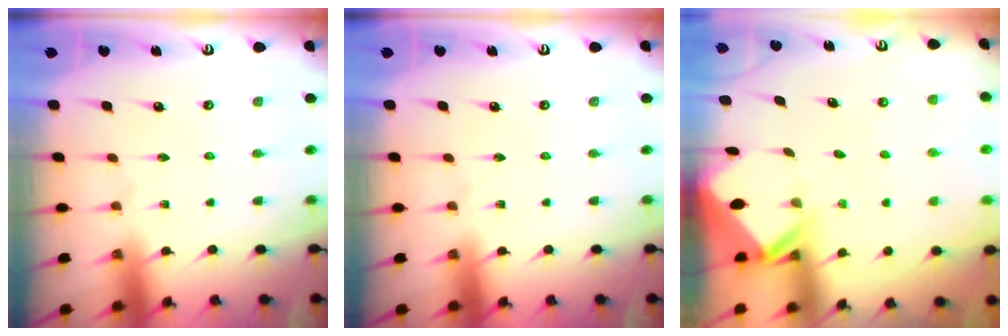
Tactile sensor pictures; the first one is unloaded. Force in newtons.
{"total": 0.0}
{"total": 2.3, "press": 2.3, "slide": 0.1}